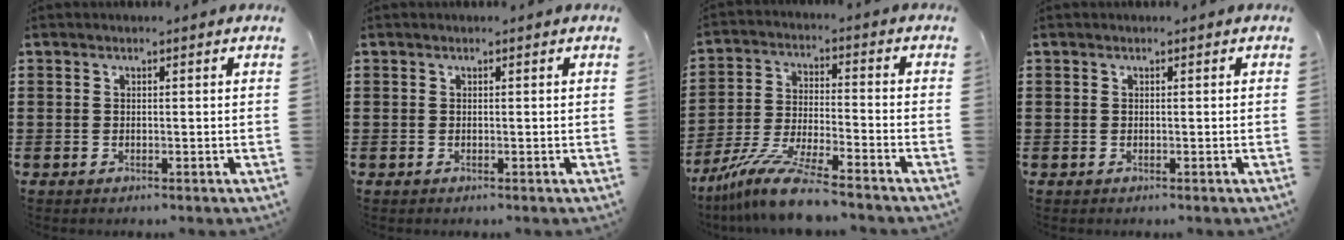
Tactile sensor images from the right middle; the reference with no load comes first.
{"total": 0.0}
{"total": 10.5, "force": [-8.9, 0.3, 5.6], "torque": [-0.116, 0.001, -0.176]}
{"total": 0.0}